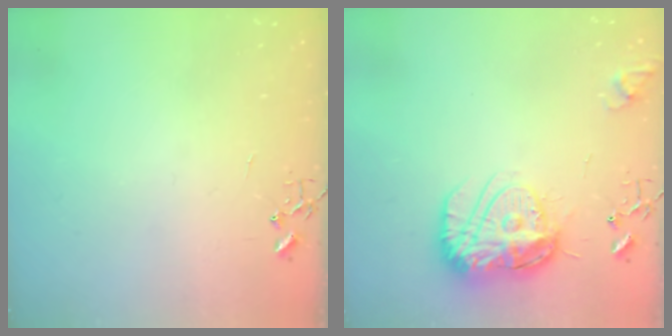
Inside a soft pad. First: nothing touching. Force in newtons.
{"total": 16.3, "press": 16.3, "slide": 1.6}